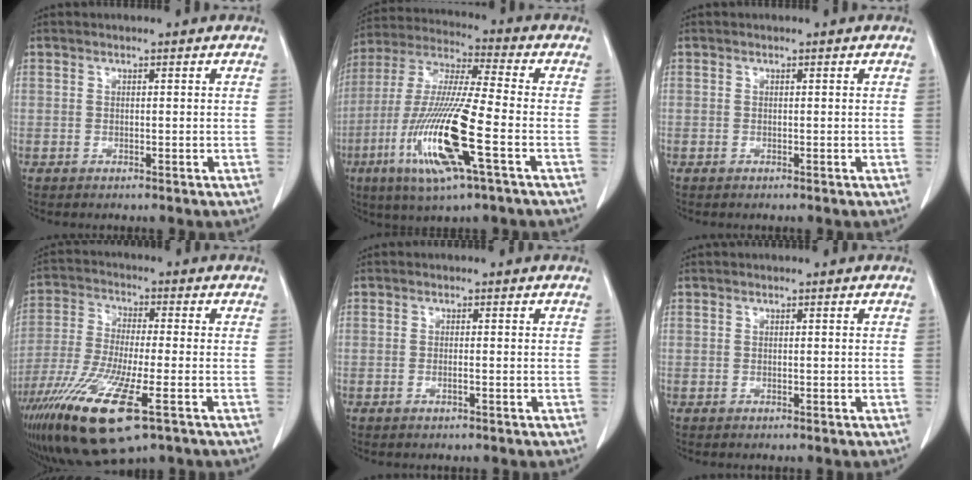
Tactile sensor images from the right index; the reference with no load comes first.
{"total": 17.2, "force": [-5.7, 0.9, 16.2], "torque": [-0.337, -0.020, -0.108]}
{"total": 0.0}
{"total": 16.9, "force": [-8.6, 2.9, 14.3], "torque": [-0.302, -0.044, -0.155]}
{"total": 0.7, "force": [-0.3, 0.0, 0.7], "torque": [-0.015, 0.000, -0.004]}
{"total": 0.0}